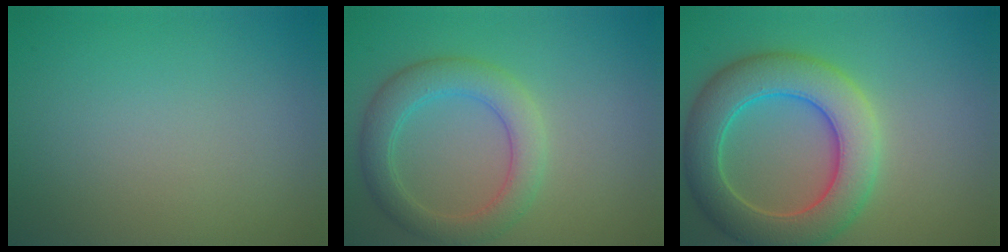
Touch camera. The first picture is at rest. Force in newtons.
{"total": 4.4, "press": 4.4, "slide": 0.1}
{"total": 7.8, "press": 7.8, "slide": 0.4}